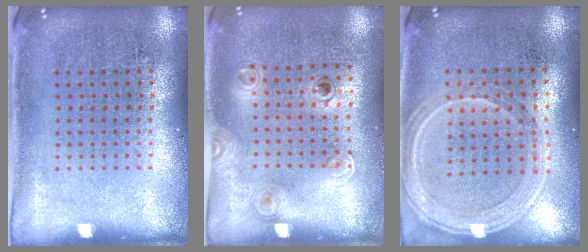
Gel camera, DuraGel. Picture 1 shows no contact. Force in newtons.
{"total": 1.1, "press": 0.9, "slide": 0.7}
{"total": 1.2, "press": 1.2, "slide": 0.4}